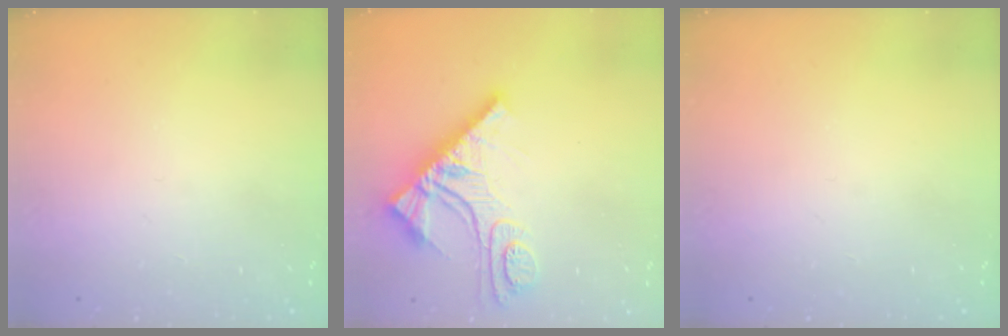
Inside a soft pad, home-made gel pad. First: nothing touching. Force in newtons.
{"total": 11.8, "press": 11.8, "slide": 1.2}
{"total": 0.0}